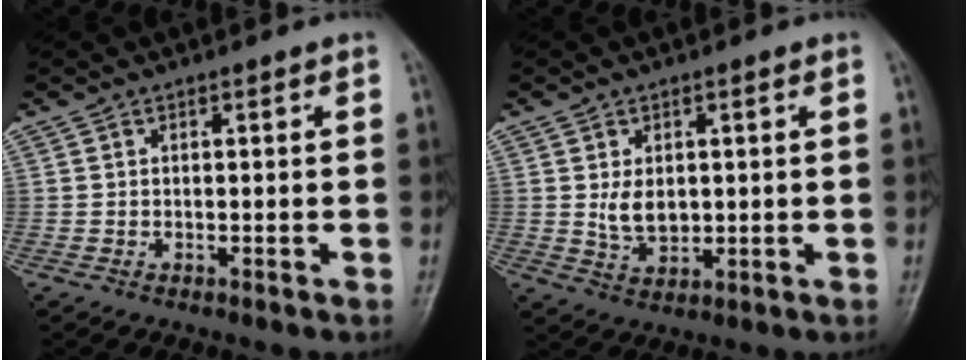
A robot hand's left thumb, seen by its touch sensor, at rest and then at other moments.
{"total": 4.8, "force": [0.7, 3.3, 3.5], "torque": [-0.047, -0.012, 0.021]}